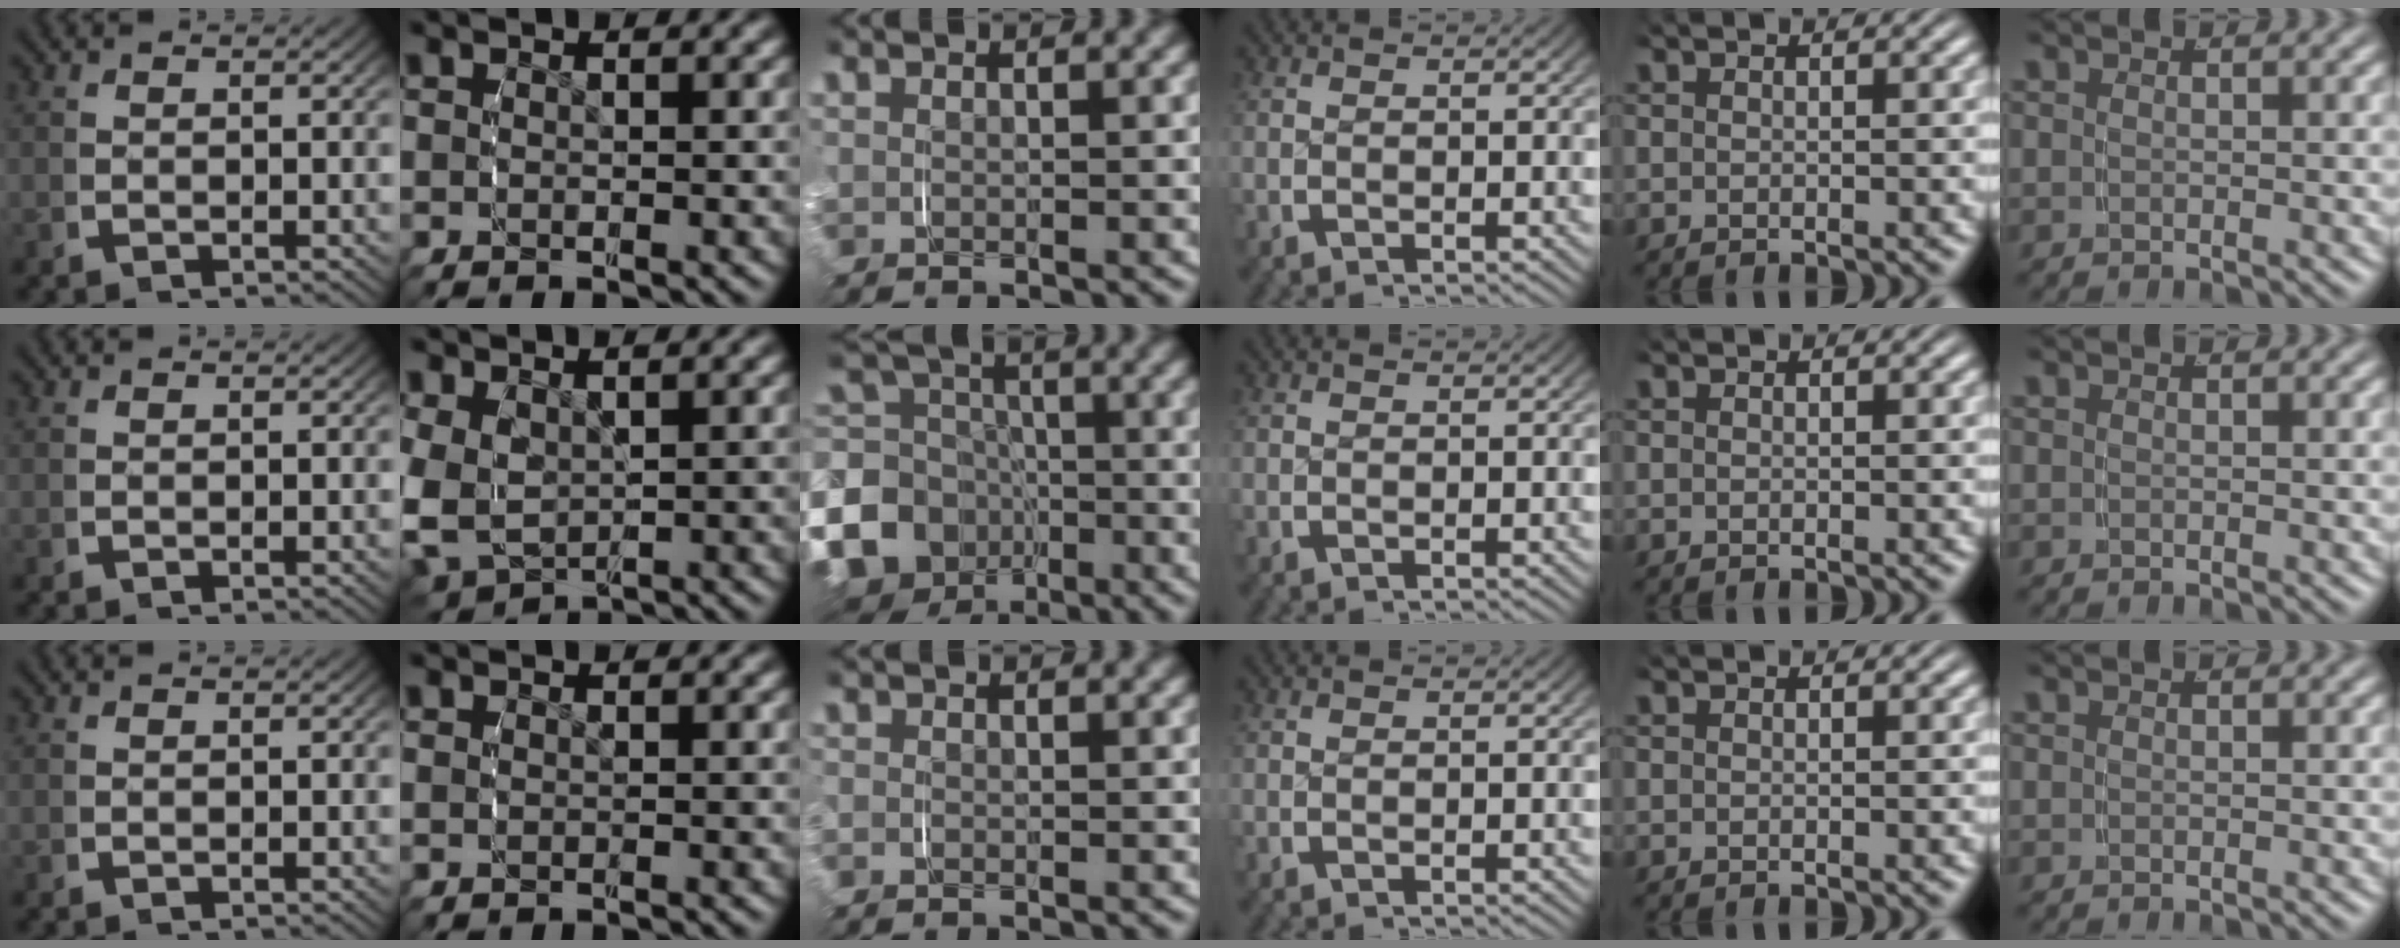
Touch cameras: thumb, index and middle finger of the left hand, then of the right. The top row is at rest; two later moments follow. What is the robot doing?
{"motion": "grasp_and_lifting", "object": "paper towel"}